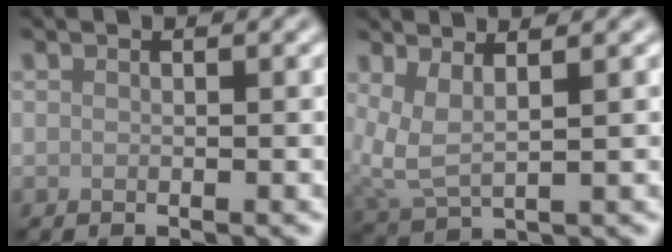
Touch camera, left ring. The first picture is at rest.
{"total": 2.9, "force": [1.6, 0.8, 2.2], "torque": [-0.056, -0.004, 0.035]}